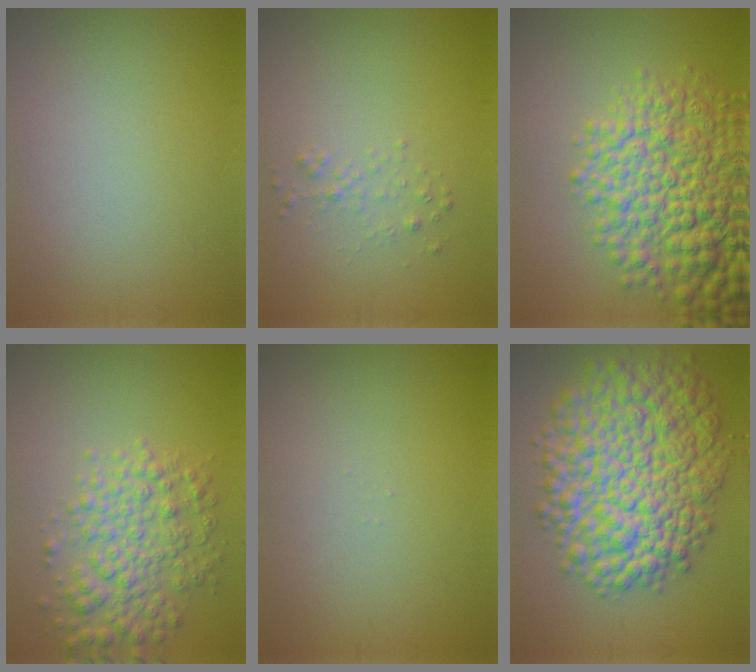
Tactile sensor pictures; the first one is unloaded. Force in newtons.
{"total": 1.0, "press": 1.0, "slide": 0.1}
{"total": 10.2, "press": 10.2, "slide": 0.3}
{"total": 5.0, "press": 5.0, "slide": 0.1}
{"total": 0.0}
{"total": 12.9, "press": 12.8, "slide": 0.3}